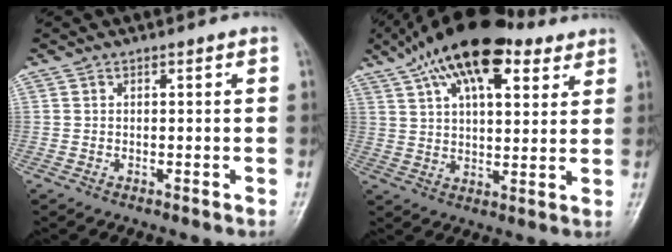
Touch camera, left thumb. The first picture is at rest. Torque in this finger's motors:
{"motor_torque": [0.51, 0.85, 1.30, -1.47, 0.58]}